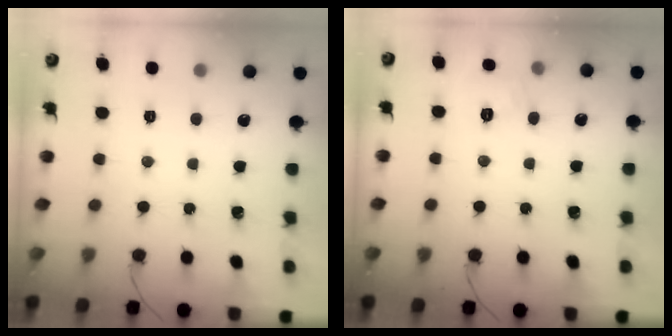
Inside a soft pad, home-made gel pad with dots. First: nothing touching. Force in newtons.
{"total": 6.1, "press": 5.9, "slide": 1.5}